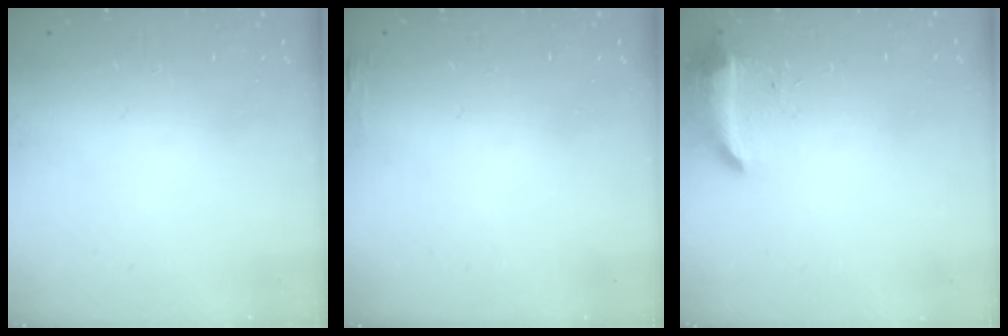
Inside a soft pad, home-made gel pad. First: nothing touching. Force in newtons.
{"total": 2.7, "press": 2.6, "slide": 0.8}
{"total": 8.3, "press": 8.3, "slide": 0.2}